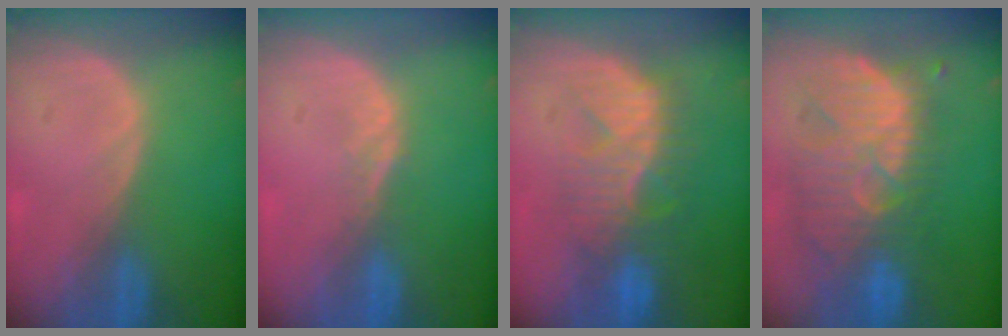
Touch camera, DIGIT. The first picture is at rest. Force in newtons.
{"total": 1.5, "press": 1.2, "slide": 0.9}
{"total": 8.8, "press": 8.5, "slide": 2.2}
{"total": 11.1, "press": 10.6, "slide": 3.2}